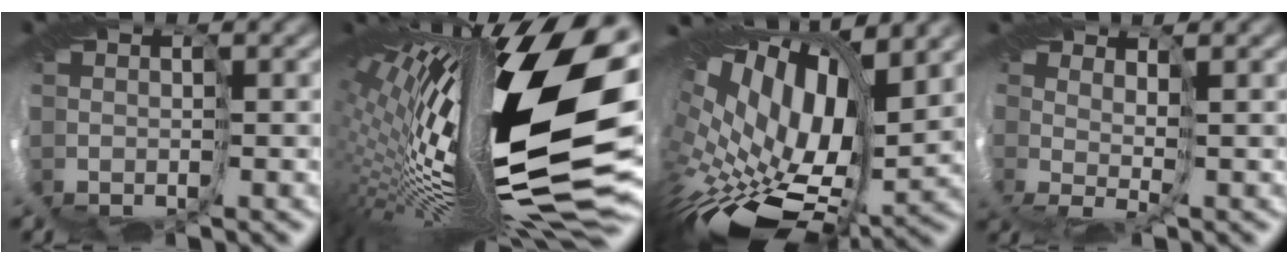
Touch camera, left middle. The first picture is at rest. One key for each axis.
{"total": 20.4, "fx": 1.5, "fy": 5.7, "fz": 19.5, "tx": -0.344, "ty": -0.034, "tz": 0.031}
{"total": 15.3, "fx": 3.1, "fy": 8.0, "fz": 12.7, "tx": -0.230, "ty": -0.004, "tz": 0.092}
{"total": 1.6, "fx": 0.9, "fy": -1.1, "fz": 0.8, "tx": -0.012, "ty": 0.002, "tz": 0.022}